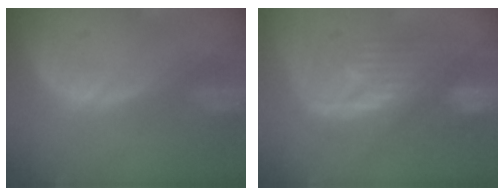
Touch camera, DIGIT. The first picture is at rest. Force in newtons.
{"total": 8.5, "press": 8.3, "slide": 1.5}